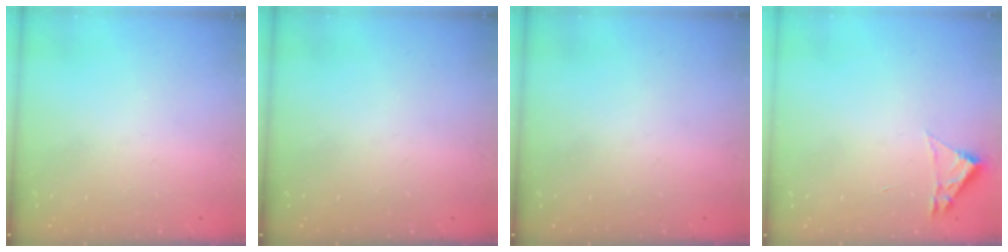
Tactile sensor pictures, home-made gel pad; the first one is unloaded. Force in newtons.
{"total": 0.0}
{"total": 0.0}
{"total": 1.8, "press": 1.8, "slide": 0.2}